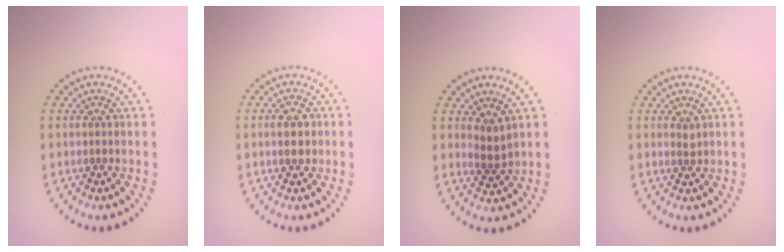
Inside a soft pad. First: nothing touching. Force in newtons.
{"total": 2.6, "press": 2.6, "slide": 0.2}
{"total": 1.8, "press": 1.5, "slide": 1.0}
{"total": 0.6, "press": 0.5, "slide": 0.3}